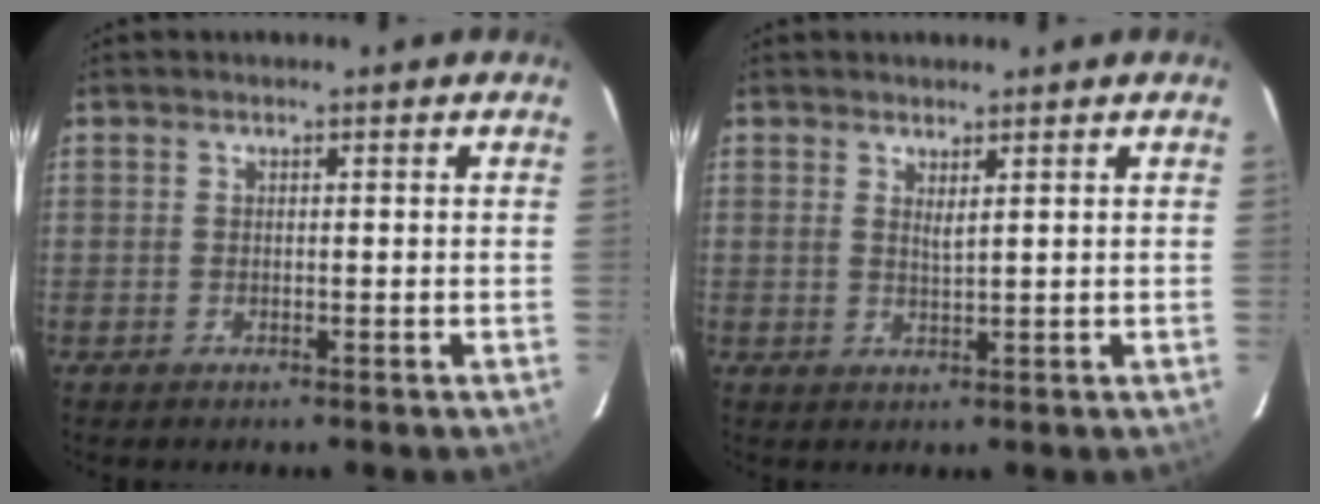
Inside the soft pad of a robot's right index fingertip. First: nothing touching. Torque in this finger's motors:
{"motor_torque": [-0.10, 0.11, -0.02, 0.00]}